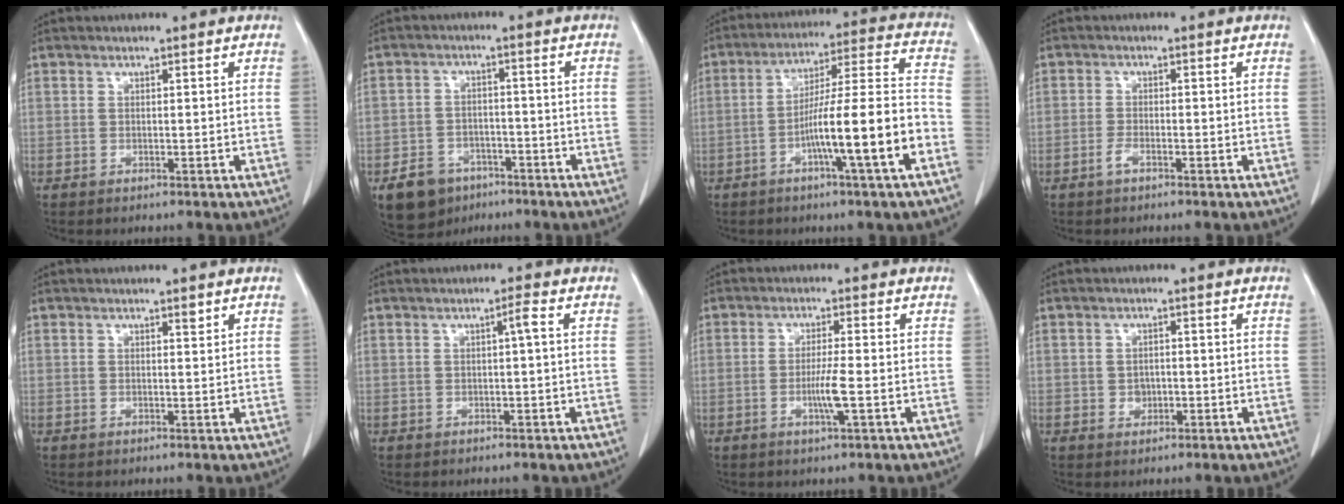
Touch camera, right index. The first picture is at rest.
{"total": 6.9, "force": [-4.4, 4.9, 2.1], "torque": [-0.044, 0.005, -0.066]}
{"total": 14.6, "force": [-5.5, -0.3, 13.6], "torque": [-0.221, 0.010, -0.090]}
{"total": 1.6, "force": [-1.0, 0.4, 1.1], "torque": [-0.025, 0.001, -0.022]}
{"total": 0.8, "force": [0.6, 0.2, 0.5], "torque": [-0.011, -0.004, 0.009]}
{"total": 1.5, "force": [0.2, -0.2, 1.5], "torque": [-0.025, 0.004, 0.003]}
{"total": 4.0, "force": [-1.0, -0.2, 3.9], "torque": [-0.074, -0.007, -0.020]}
{"total": 1.9, "force": [-0.4, 1.6, 1.1], "torque": [-0.015, 0.003, 0.000]}